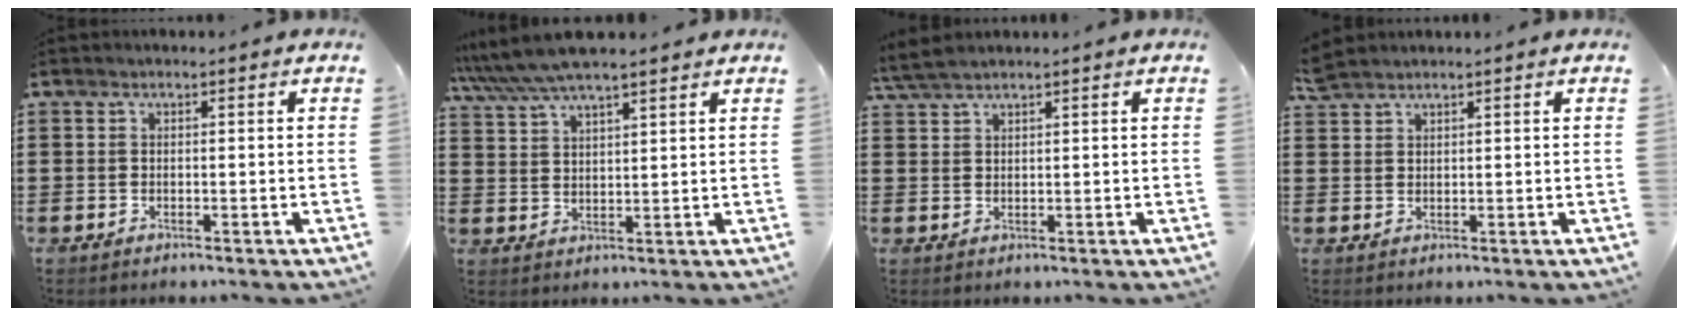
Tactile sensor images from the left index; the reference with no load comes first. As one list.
[{"total": 6.2, "force": [4.9, 0.2, 3.7], "torque": [-0.084, -0.010, 0.088]}, {"total": 2.7, "force": [2.3, 0.3, 1.4], "torque": [-0.033, 0.004, 0.045]}, {"total": 2.2, "force": [2.1, 0.4, 0.5], "torque": [-0.016, 0.002, 0.042]}]